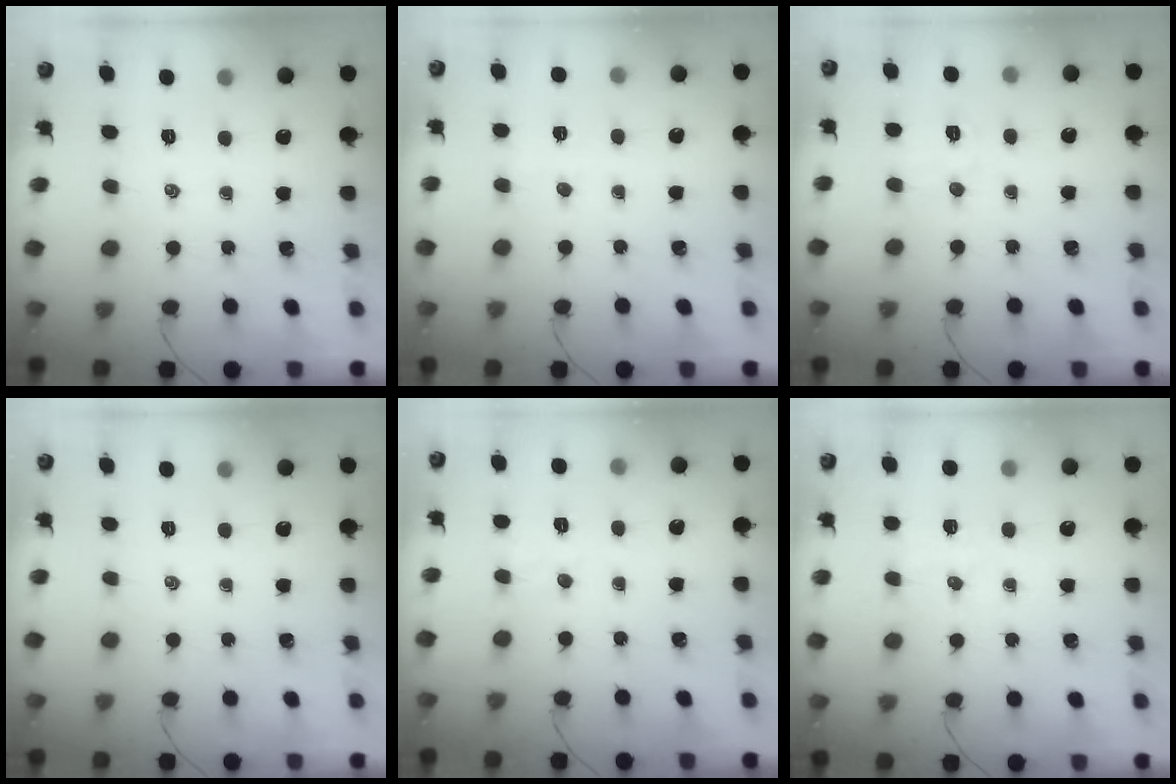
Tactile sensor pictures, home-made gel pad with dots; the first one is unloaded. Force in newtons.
{"total": 2.8, "press": 2.7, "slide": 0.8}
{"total": 5.4, "press": 5.2, "slide": 1.4}
{"total": 0.0}
{"total": 4.0, "press": 3.9, "slide": 0.9}
{"total": 4.3, "press": 4.2, "slide": 1.0}